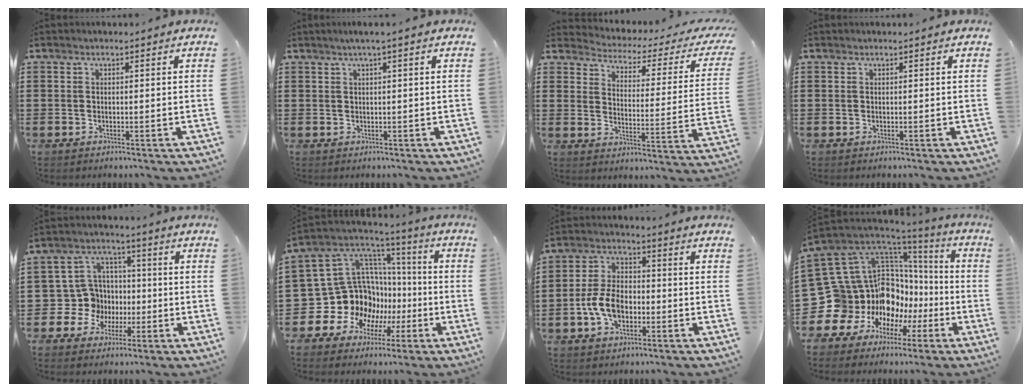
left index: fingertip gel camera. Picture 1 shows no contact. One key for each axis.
{"total": 1.4, "fx": 0.5, "fy": -0.2, "fz": 1.3, "tx": -0.023, "ty": -0.001, "tz": 0.009}
{"total": 2.1, "fx": 1.8, "fy": 0.5, "fz": 1.0, "tx": -0.037, "ty": -0.025, "tz": 0.019}
{"total": 0.0}
{"total": 8.9, "fx": -1.0, "fy": 8.6, "fz": 2.2, "tx": -0.101, "ty": 0.003, "tz": -0.016}
{"total": 15.4, "fx": -2.5, "fy": 14.2, "fz": 5.5, "tx": -0.156, "ty": -0.034, "tz": -0.009}
{"total": 7.5, "fx": -2.3, "fy": 4.6, "fz": 5.4, "tx": -0.128, "ty": 0.005, "tz": -0.049}
{"total": 16.2, "fx": -2.7, "fy": 14.6, "fz": 6.4, "tx": -0.191, "ty": -0.051, "tz": 0.004}